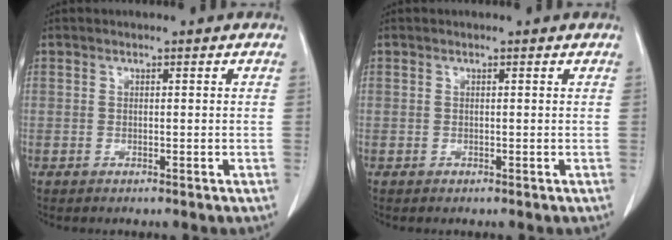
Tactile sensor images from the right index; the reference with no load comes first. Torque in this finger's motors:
{"motor_torque": [-0.39, 0.08, -0.12, -0.07]}